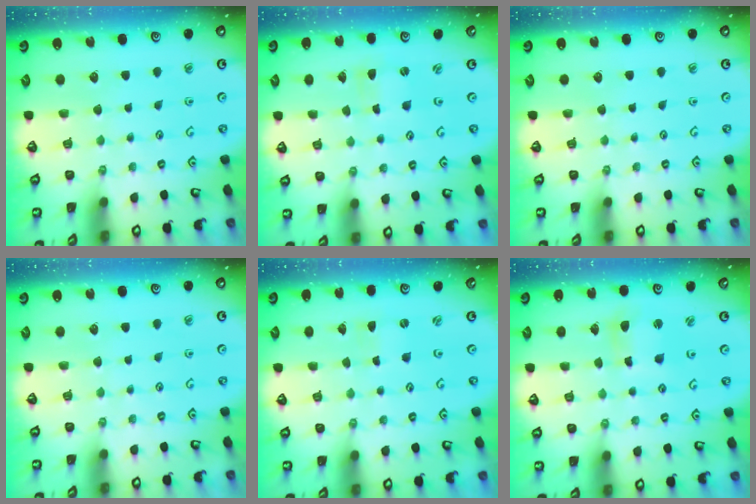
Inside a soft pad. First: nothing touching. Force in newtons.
{"total": 0.0}
{"total": 0.0}
{"total": 0.0}
{"total": 0.0}
{"total": 5.1, "press": 5.0, "slide": 0.7}